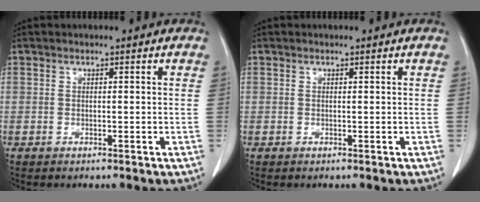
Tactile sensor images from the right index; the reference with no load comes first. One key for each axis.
{"total": 0.0}